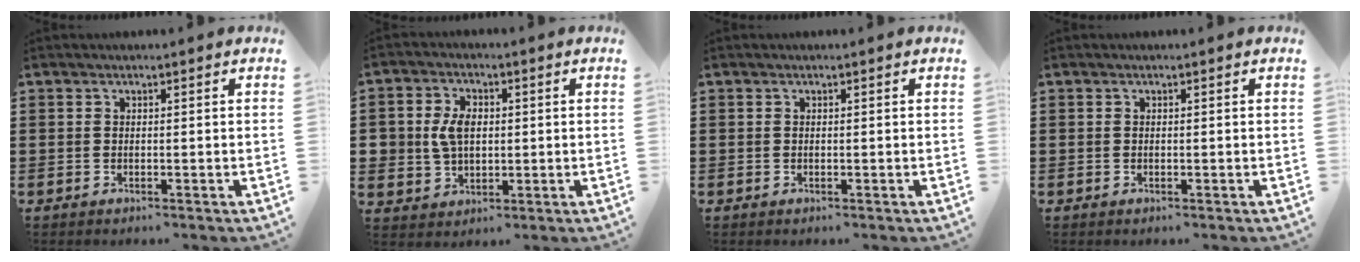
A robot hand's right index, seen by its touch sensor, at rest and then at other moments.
{"total": 5.2, "force": [0.4, 3.9, 3.3], "torque": [-0.082, 0.011, 0.003]}
{"total": 0.0}
{"total": 0.0}